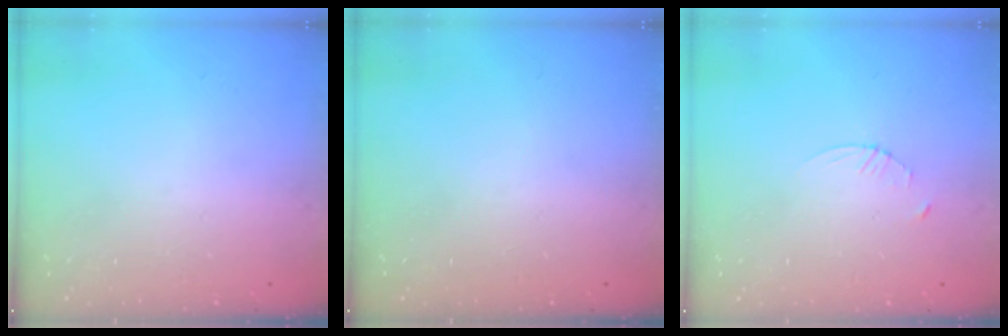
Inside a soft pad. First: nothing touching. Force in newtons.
{"total": 0.0}
{"total": 2.3, "press": 2.3, "slide": 0.3}